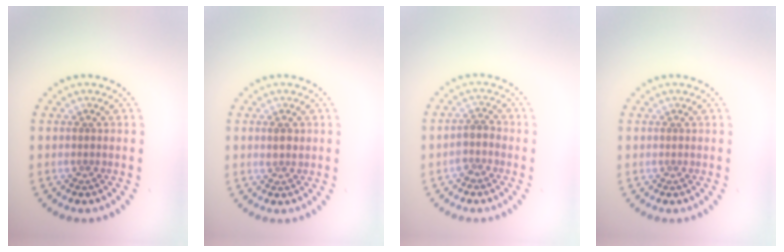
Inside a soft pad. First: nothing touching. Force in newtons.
{"total": 1.2, "press": 1.1, "slide": 0.5}
{"total": 1.8, "press": 1.5, "slide": 1.0}
{"total": 0.0}